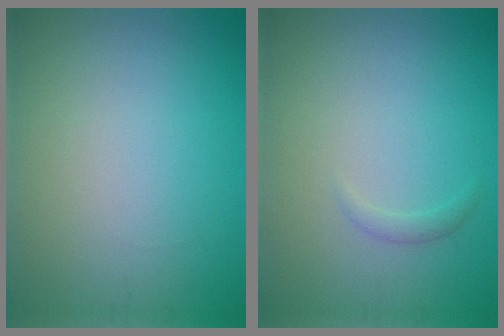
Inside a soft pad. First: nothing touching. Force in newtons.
{"total": 0.7, "press": 0.7, "slide": 0.0}